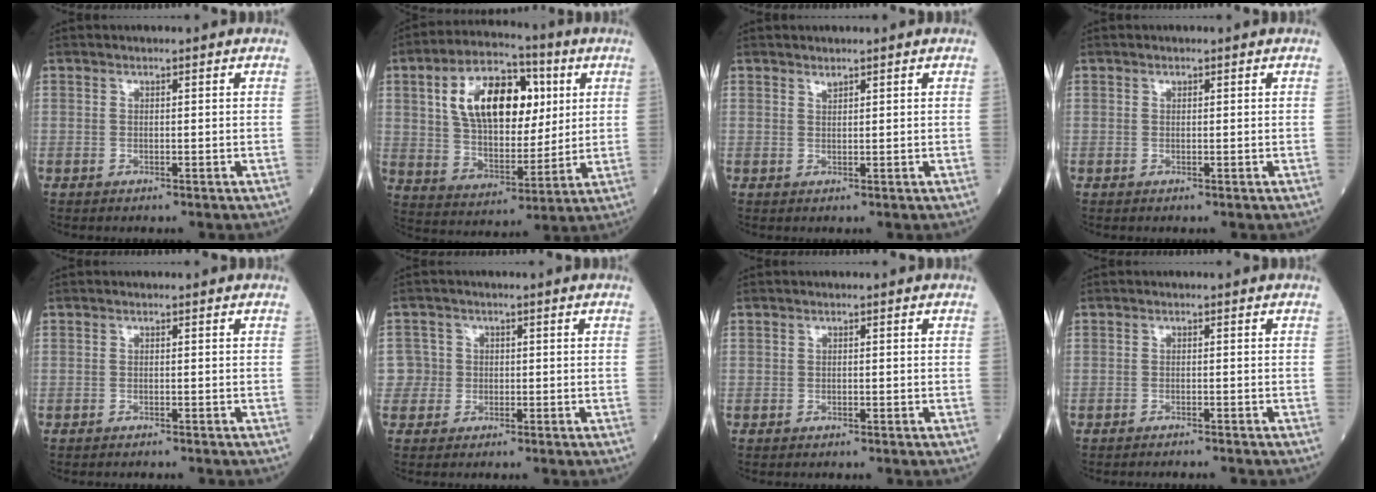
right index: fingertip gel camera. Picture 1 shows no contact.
{"total": 18.1, "force": [5.2, 9.7, 14.4], "torque": [-0.278, 0.032, 0.091]}
{"total": 1.1, "force": [0.9, 0.5, 0.4], "torque": [-0.010, 0.002, 0.018]}
{"total": 0.7, "force": [0.3, 0.5, 0.3], "torque": [-0.014, 0.007, 0.006]}
{"total": 1.5, "force": [-1.1, 0.6, 0.7], "torque": [-0.020, -0.004, -0.013]}
{"total": 4.0, "force": [-0.4, 4.0, 0.0], "torque": [0.005, 0.019, -0.006]}
{"total": 0.5, "force": [-0.1, 0.4, 0.3], "torque": [-0.018, 0.007, -0.001]}
{"total": 3.3, "force": [-3.0, 0.8, 1.1], "torque": [-0.020, -0.005, -0.040]}